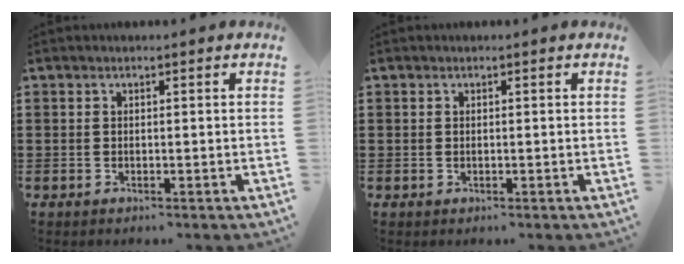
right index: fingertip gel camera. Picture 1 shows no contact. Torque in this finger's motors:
{"motor_torque": [0.00, 2.14, -1.05, -0.20]}